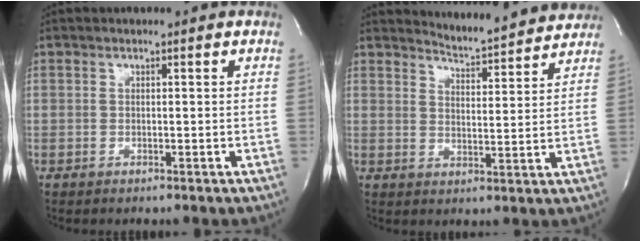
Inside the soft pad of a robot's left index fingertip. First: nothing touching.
{"total": 8.7, "force": [8.7, 0.6, 0.3], "torque": [-0.010, -0.006, 0.111]}